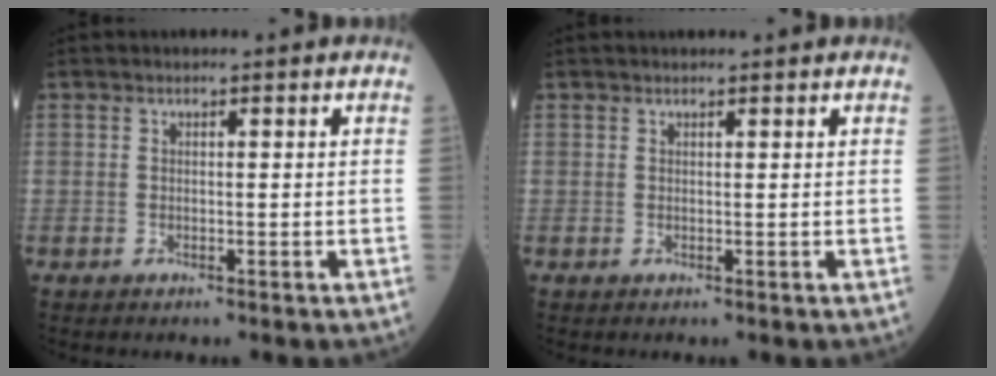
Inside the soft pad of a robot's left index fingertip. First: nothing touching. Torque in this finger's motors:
{"motor_torque": [-0.12, 0.03, -0.02, -0.01]}